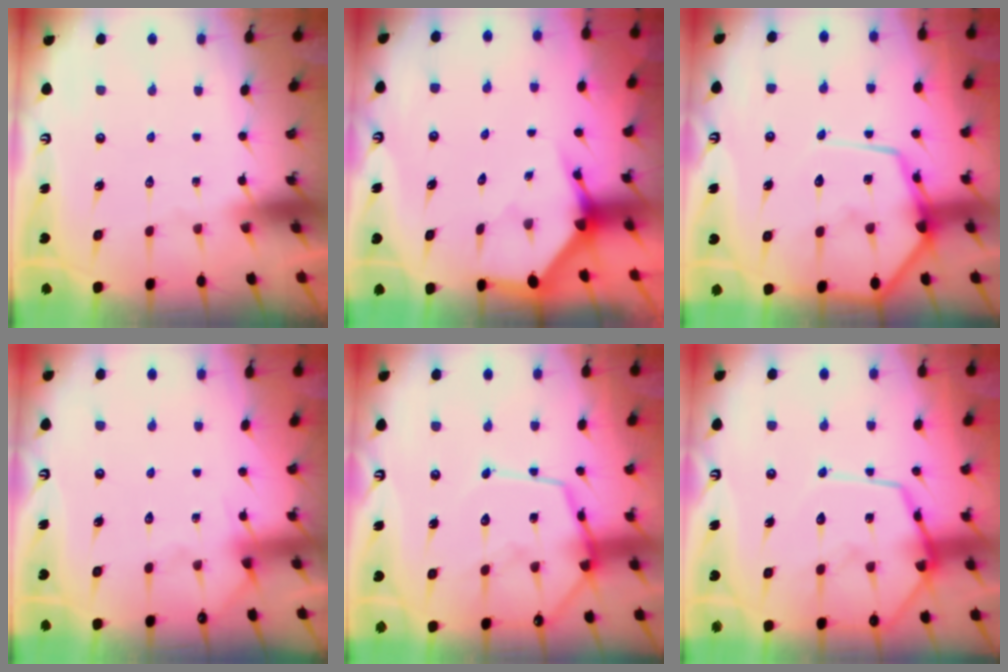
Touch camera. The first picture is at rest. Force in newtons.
{"total": 3.4, "press": 3.4, "slide": 0.1}
{"total": 14.9, "press": 14.9, "slide": 1.1}
{"total": 3.5, "press": 3.4, "slide": 0.4}
{"total": 12.6, "press": 12.6, "slide": 1.2}
{"total": 13.7, "press": 13.7, "slide": 1.3}